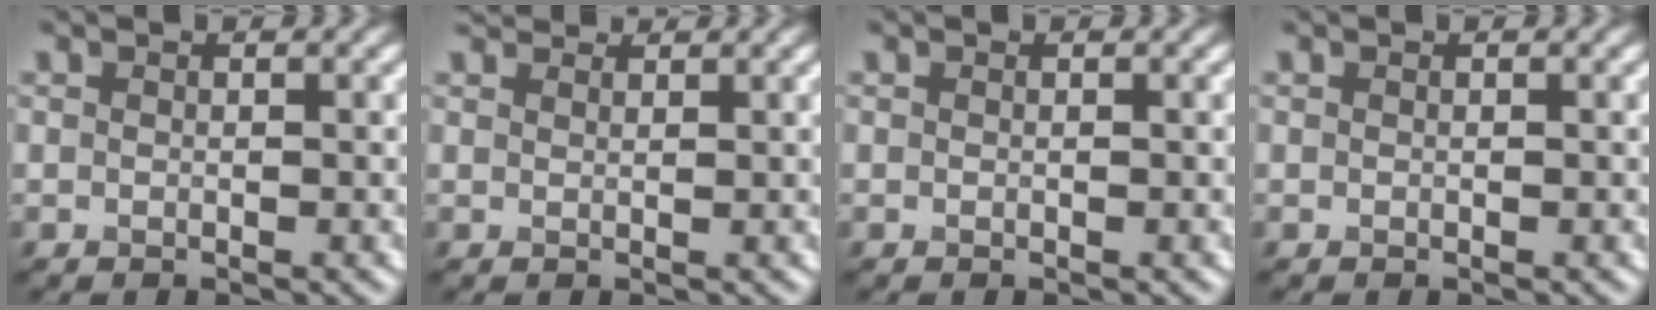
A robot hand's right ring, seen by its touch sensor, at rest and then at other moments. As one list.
[{"total": 2.9, "force": [2.7, 0.5, 0.8], "torque": [-0.016, 0.001, 0.034]}, {"total": 0.0}, {"total": 0.0}]